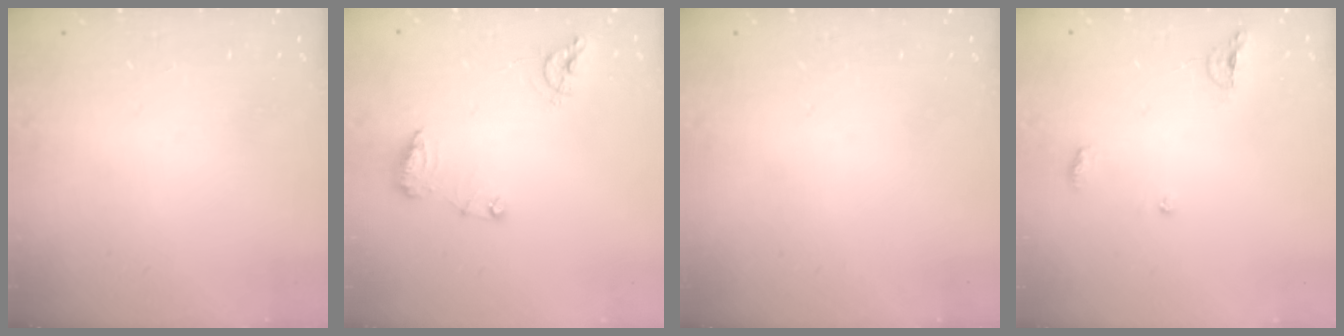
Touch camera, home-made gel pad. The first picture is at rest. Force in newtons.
{"total": 8.9, "press": 8.9, "slide": 1.0}
{"total": 0.0}
{"total": 6.8, "press": 6.7, "slide": 0.6}